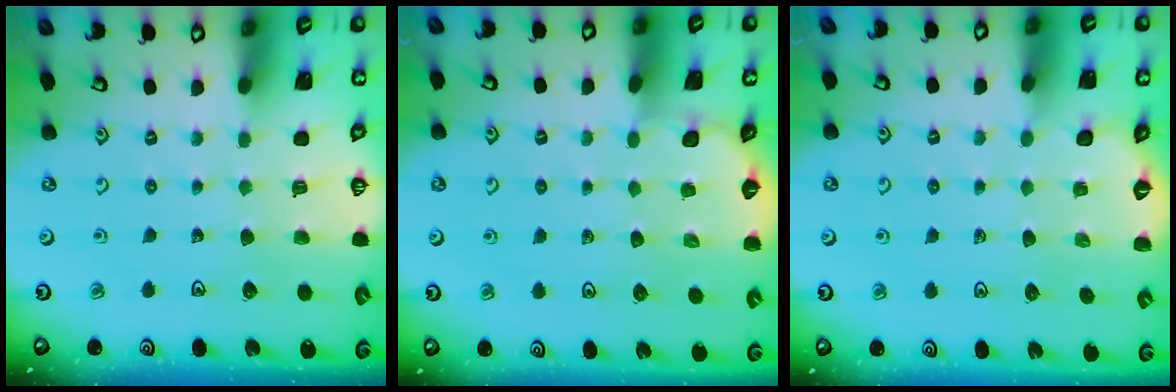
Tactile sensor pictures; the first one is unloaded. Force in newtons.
{"total": 3.2, "press": 3.2, "slide": 0.2}
{"total": 2.8, "press": 2.2, "slide": 1.8}